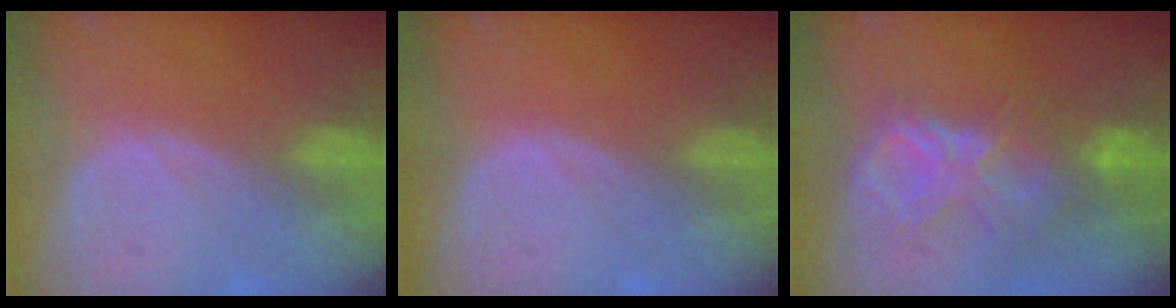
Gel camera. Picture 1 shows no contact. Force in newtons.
{"total": 0.0}
{"total": 8.5, "press": 7.5, "slide": 3.9}